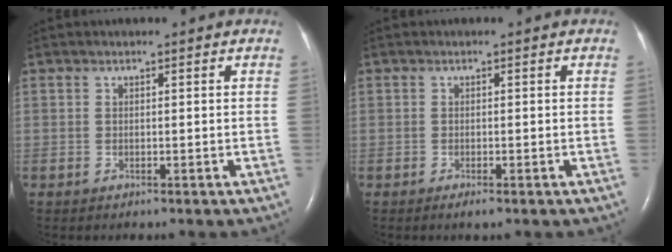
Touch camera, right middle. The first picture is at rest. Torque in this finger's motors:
{"motor_torque": [-0.05, 0.11, 0.06, 0.00]}